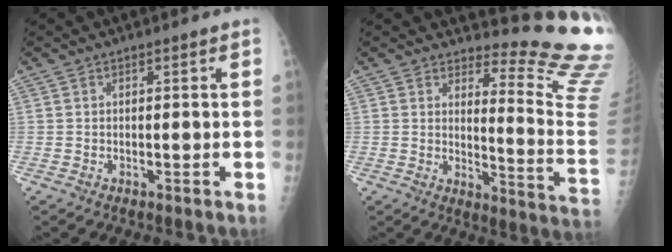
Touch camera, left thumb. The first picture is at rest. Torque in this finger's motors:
{"motor_torque": [0.29, 0.02, -0.27, -0.69, 0.02]}